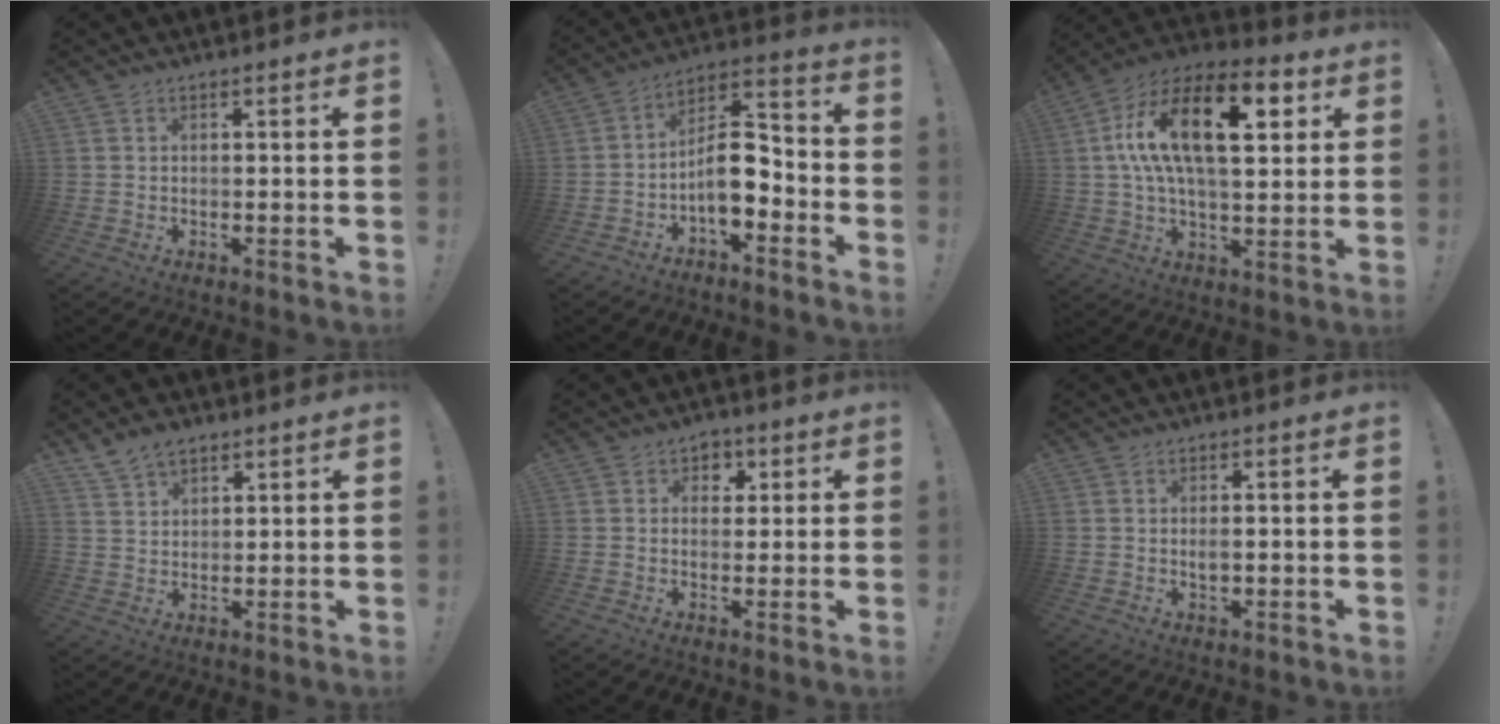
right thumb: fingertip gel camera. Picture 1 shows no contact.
{"total": 11.1, "force": [-3.9, 5.9, 8.5], "torque": [-0.138, 0.017, -0.067]}
{"total": 21.4, "force": [6.0, 9.8, 18.0], "torque": [-0.322, -0.009, 0.089]}
{"total": 6.0, "force": [4.6, 3.3, 2.1], "torque": [-0.040, -0.018, 0.087]}
{"total": 4.3, "force": [1.2, 4.0, 1.0], "torque": [0.006, -0.012, 0.018]}
{"total": 1.6, "force": [0.0, 1.0, 1.2], "torque": [-0.007, -0.003, -0.003]}